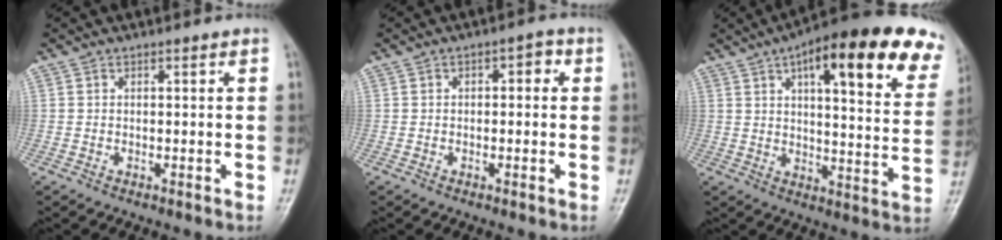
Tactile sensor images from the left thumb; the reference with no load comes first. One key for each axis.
{"total": 3.0, "fx": 0.5, "fy": 1.6, "fz": 2.5, "tx": -0.020, "ty": 0.010, "tz": -0.001}
{"total": 25.8, "fx": 13.8, "fy": 8.2, "fz": 20.2, "tx": -0.247, "ty": -0.014, "tz": 0.174}